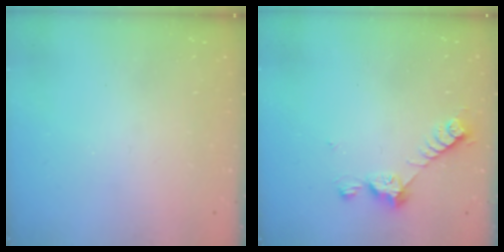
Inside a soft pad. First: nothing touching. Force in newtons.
{"total": 6.5, "press": 6.5, "slide": 0.7}